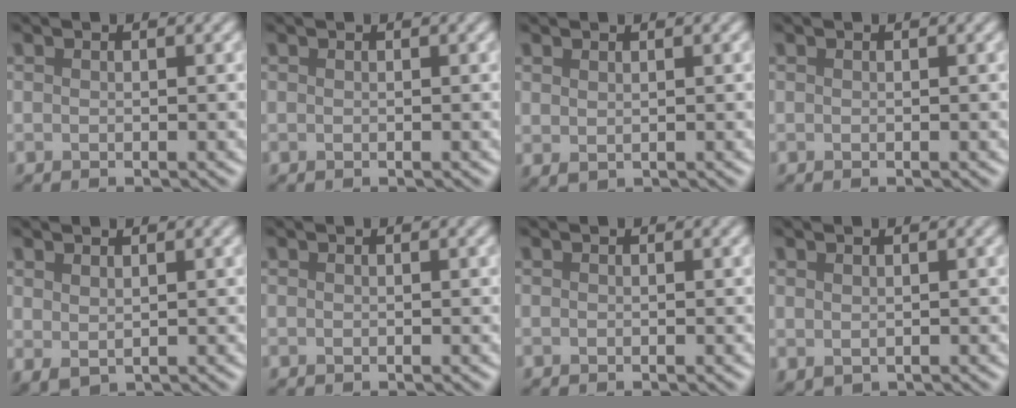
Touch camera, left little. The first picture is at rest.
{"total": 0.0}
{"total": 0.8, "force": [0.6, 0.3, 0.4], "torque": [-0.011, -0.001, 0.018]}
{"total": 0.0}
{"total": 1.3, "force": [0.9, 0.5, 0.8], "torque": [-0.019, -0.001, 0.023]}
{"total": 0.0}
{"total": 0.0}
{"total": 0.6, "force": [0.4, 0.4, 0.3], "torque": [-0.010, -0.001, 0.013]}